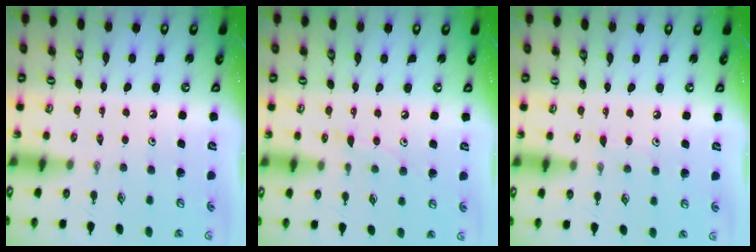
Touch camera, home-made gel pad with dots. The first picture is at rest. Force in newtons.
{"total": 6.3, "press": 6.3, "slide": 0.4}
{"total": 4.4, "press": 4.4, "slide": 0.4}